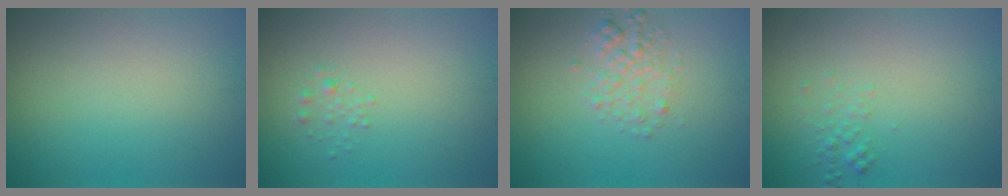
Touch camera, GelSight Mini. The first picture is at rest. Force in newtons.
{"total": 0.9, "press": 0.9, "slide": 0.1}
{"total": 2.1, "press": 2.1, "slide": 0.1}
{"total": 1.0, "press": 1.0, "slide": 0.0}